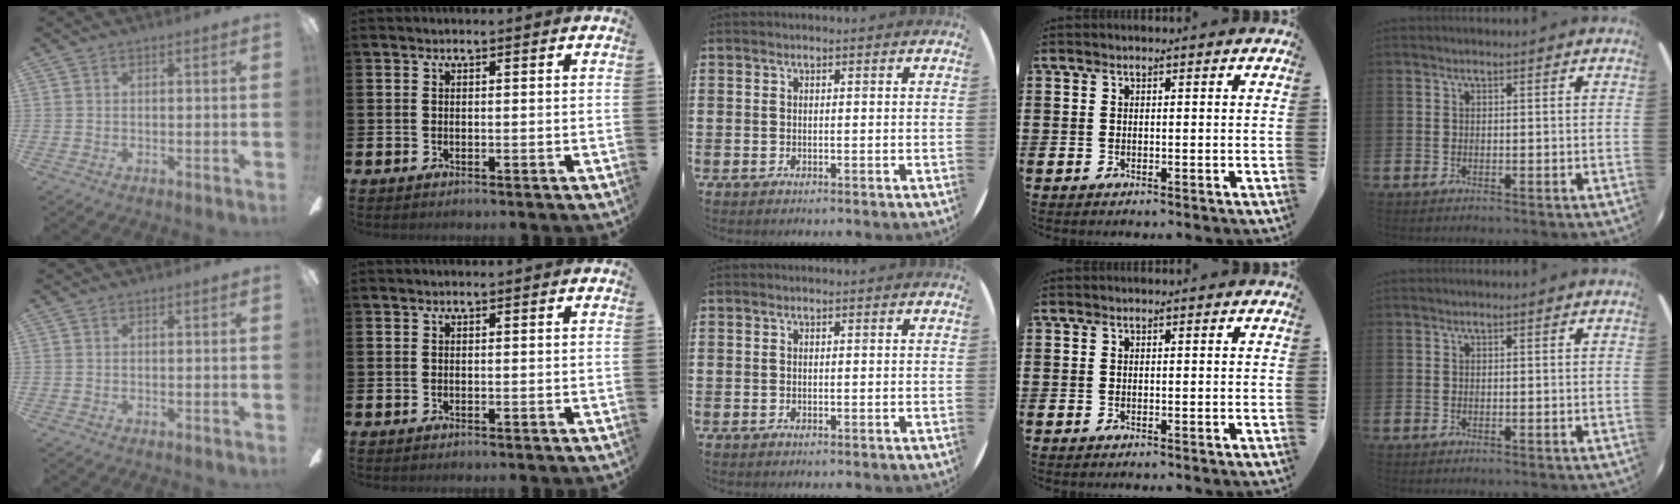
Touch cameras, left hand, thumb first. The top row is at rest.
{}